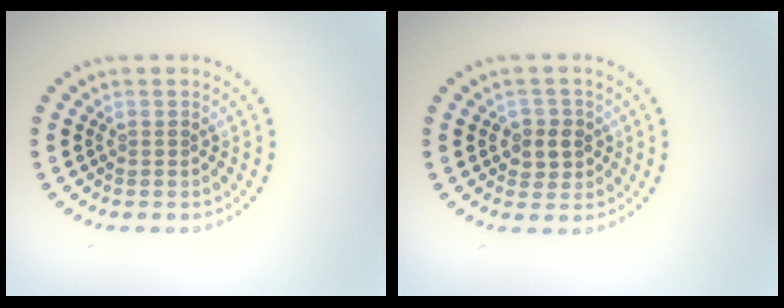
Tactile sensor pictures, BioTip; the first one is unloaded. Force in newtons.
{"total": 2.2, "press": 2.1, "slide": 0.7}